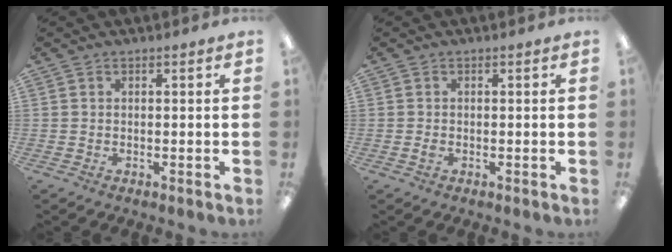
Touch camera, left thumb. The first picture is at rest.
{"total": 0.9, "force": [-0.3, 0.7, 0.6], "torque": [-0.012, 0.001, -0.006]}